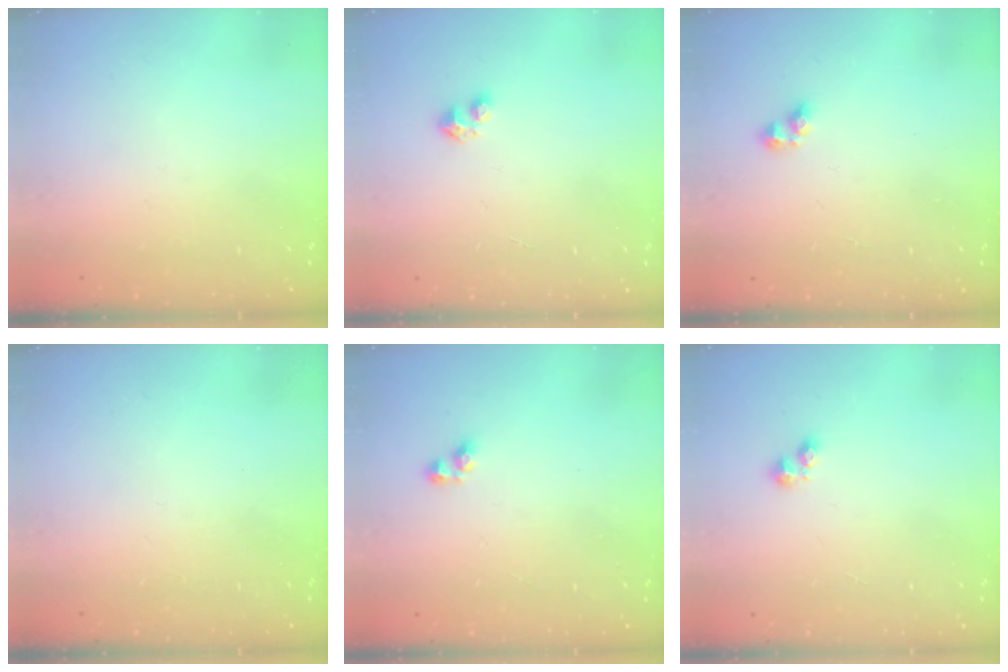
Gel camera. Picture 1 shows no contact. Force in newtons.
{"total": 3.0, "press": 2.9, "slide": 0.2}
{"total": 2.9, "press": 2.6, "slide": 1.1}
{"total": 0.0}
{"total": 2.5, "press": 2.5, "slide": 0.1}
{"total": 2.5, "press": 2.5, "slide": 0.4}